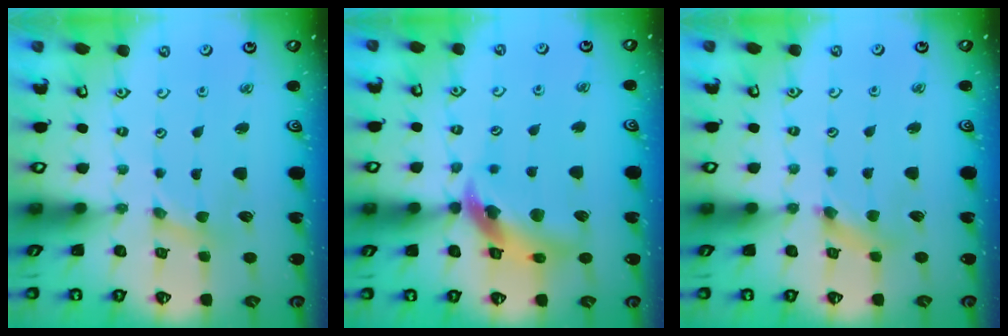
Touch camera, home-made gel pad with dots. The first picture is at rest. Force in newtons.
{"total": 13.1, "press": 13.0, "slide": 1.8}
{"total": 2.1, "press": 2.1, "slide": 0.2}